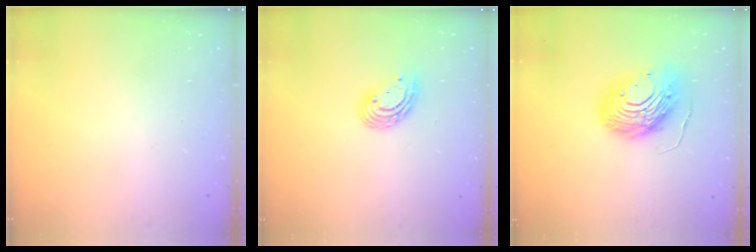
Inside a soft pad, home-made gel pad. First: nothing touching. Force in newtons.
{"total": 9.2, "press": 9.1, "slide": 1.6}
{"total": 14.3, "press": 14.3, "slide": 1.4}